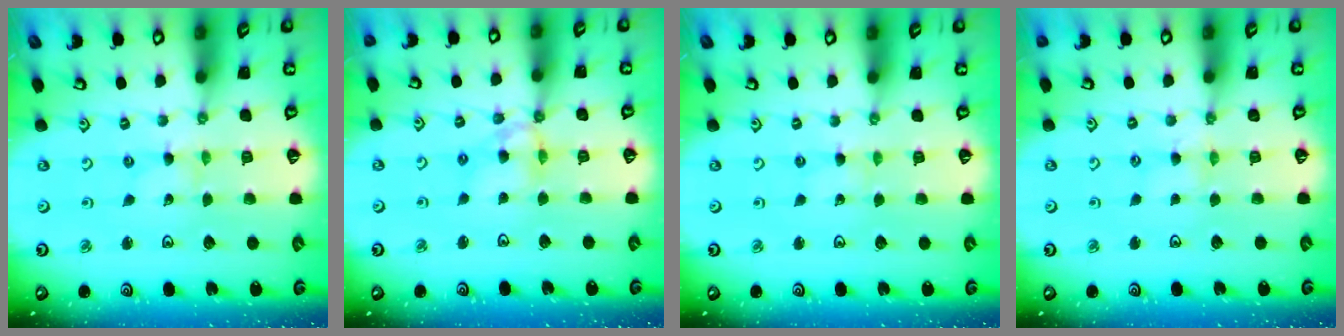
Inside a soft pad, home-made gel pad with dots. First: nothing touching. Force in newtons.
{"total": 8.0, "press": 8.0, "slide": 0.8}
{"total": 1.0, "press": 1.0, "slide": 0.2}
{"total": 2.8, "press": 2.8, "slide": 0.4}